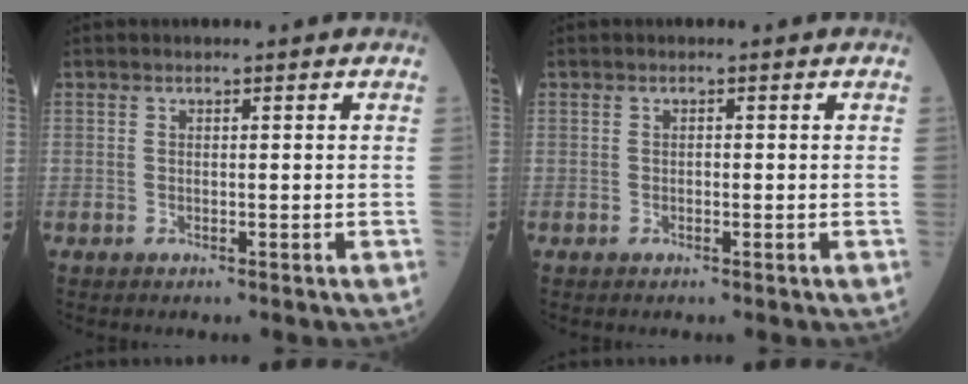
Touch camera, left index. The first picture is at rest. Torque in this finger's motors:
{"motor_torque": [-0.05, 0.30, -0.03, -0.01]}